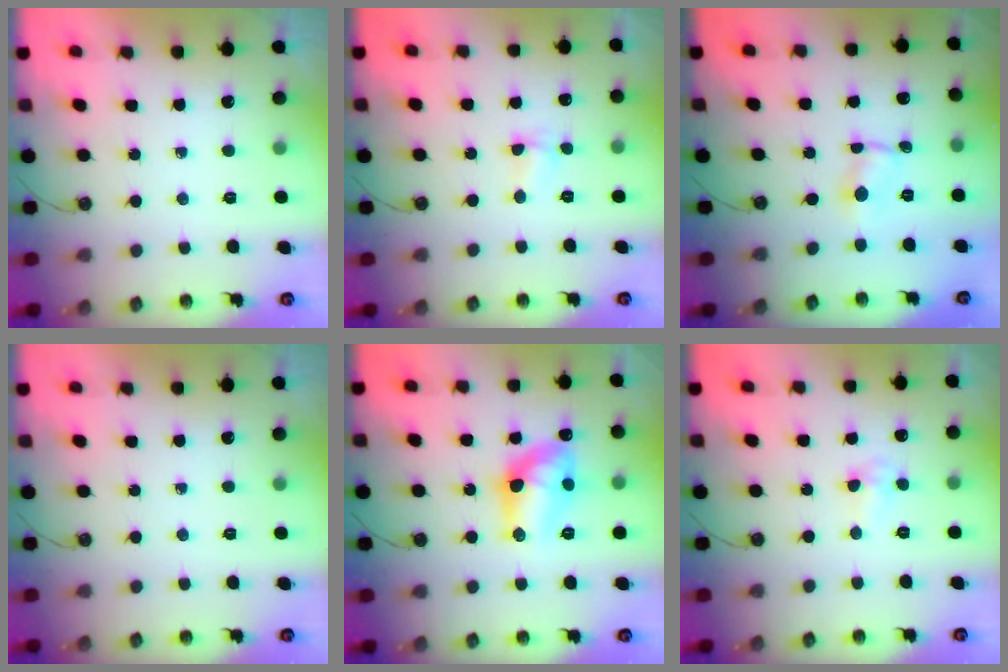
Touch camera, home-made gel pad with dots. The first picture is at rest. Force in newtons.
{"total": 3.0, "press": 2.9, "slide": 0.5}
{"total": 0.9, "press": 0.9, "slide": 0.1}
{"total": 0.0}
{"total": 12.6, "press": 12.6, "slide": 0.7}
{"total": 3.4, "press": 3.4, "slide": 0.5}